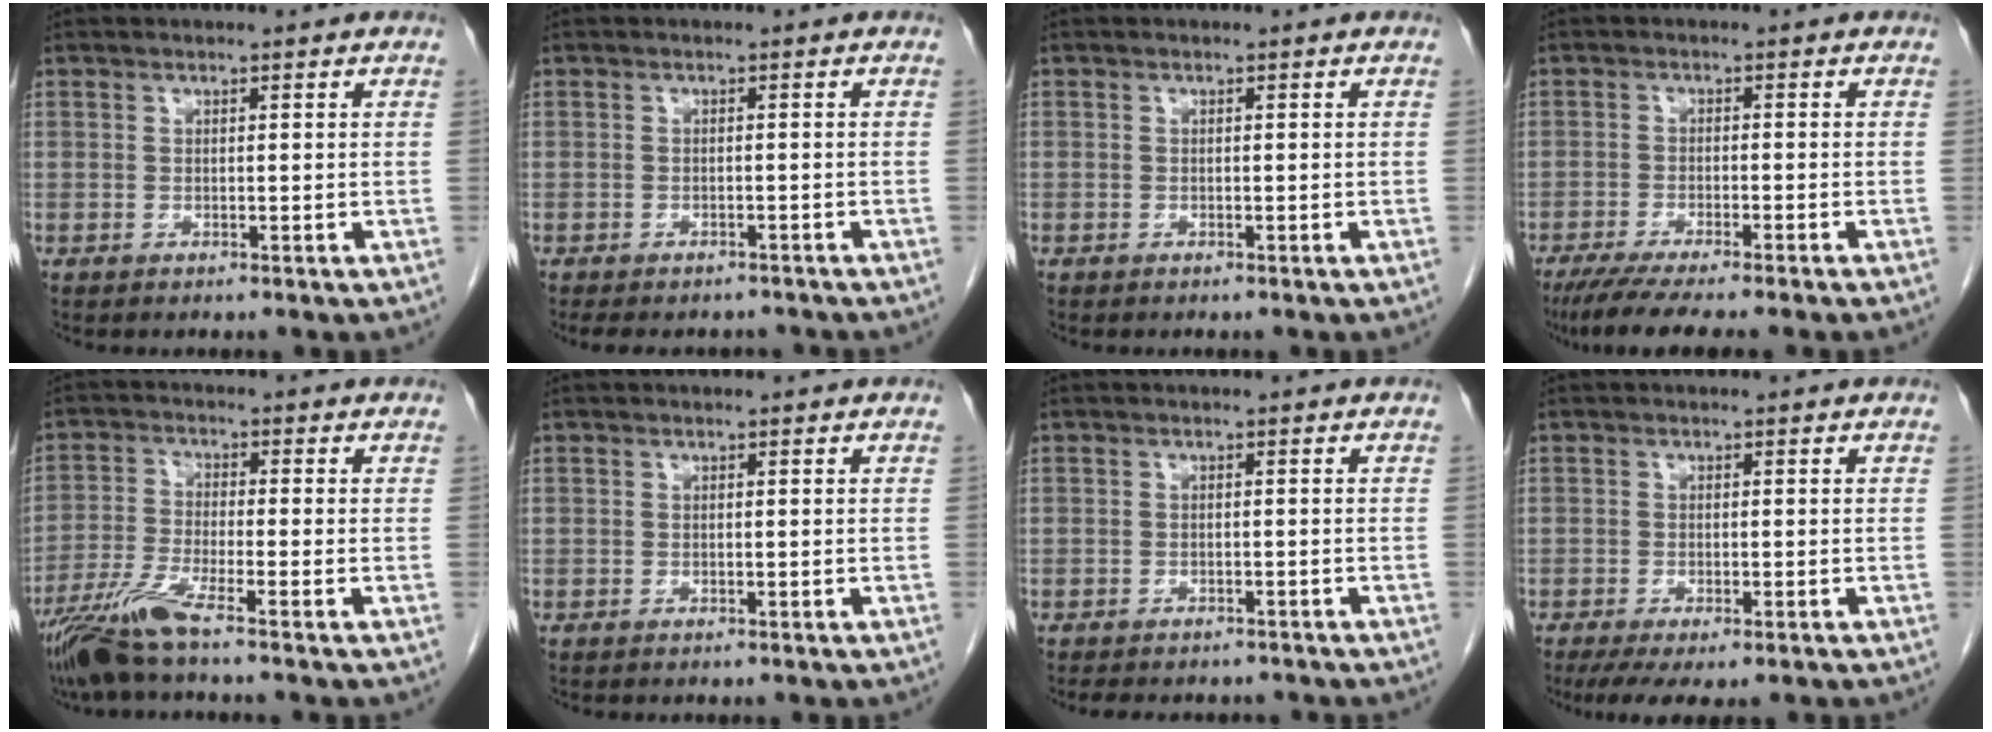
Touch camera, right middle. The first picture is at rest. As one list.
[{"total": 8.1, "force": [-7.1, 3.0, 2.5], "torque": [-0.037, -0.001, -0.086]}, {"total": 0.0}, {"total": 9.1, "force": [-7.5, 0.0, 5.2], "torque": [-0.069, -0.022, -0.115]}, {"total": 7.1, "force": [-5.4, -0.8, 4.5], "torque": [-0.098, -0.028, -0.109]}, {"total": 0.0}, {"total": 7.9, "force": [-6.9, 2.8, 2.5], "torque": [-0.039, 0.001, -0.084]}, {"total": 7.3, "force": [-5.4, 2.0, 4.5], "torque": [-0.063, -0.015, -0.081]}]